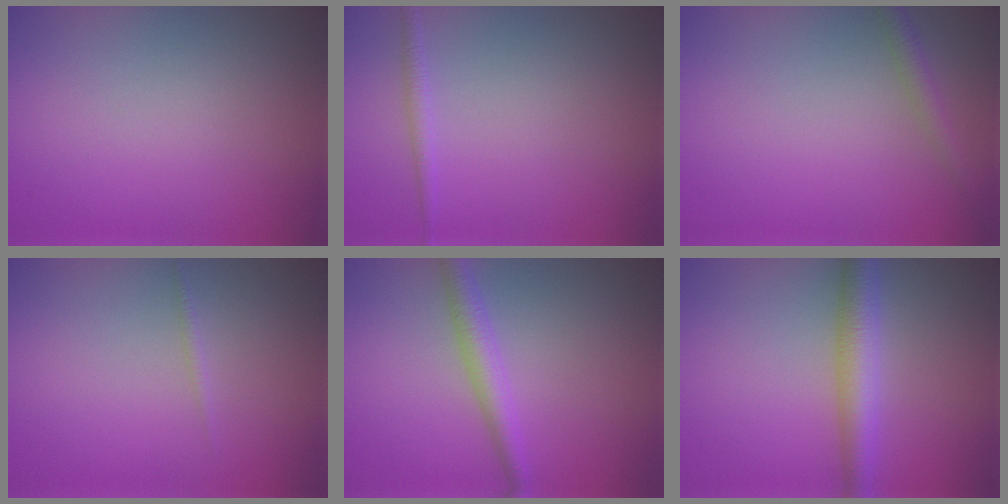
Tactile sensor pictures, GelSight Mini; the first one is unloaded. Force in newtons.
{"total": 1.1, "press": 1.1, "slide": 0.1}
{"total": 1.6, "press": 1.6, "slide": 0.1}
{"total": 0.6, "press": 0.6, "slide": 0.0}
{"total": 2.9, "press": 2.9, "slide": 0.1}
{"total": 4.0, "press": 4.0, "slide": 0.0}